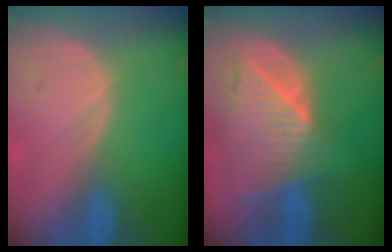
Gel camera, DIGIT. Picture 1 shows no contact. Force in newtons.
{"total": 9.2, "press": 8.2, "slide": 4.2}